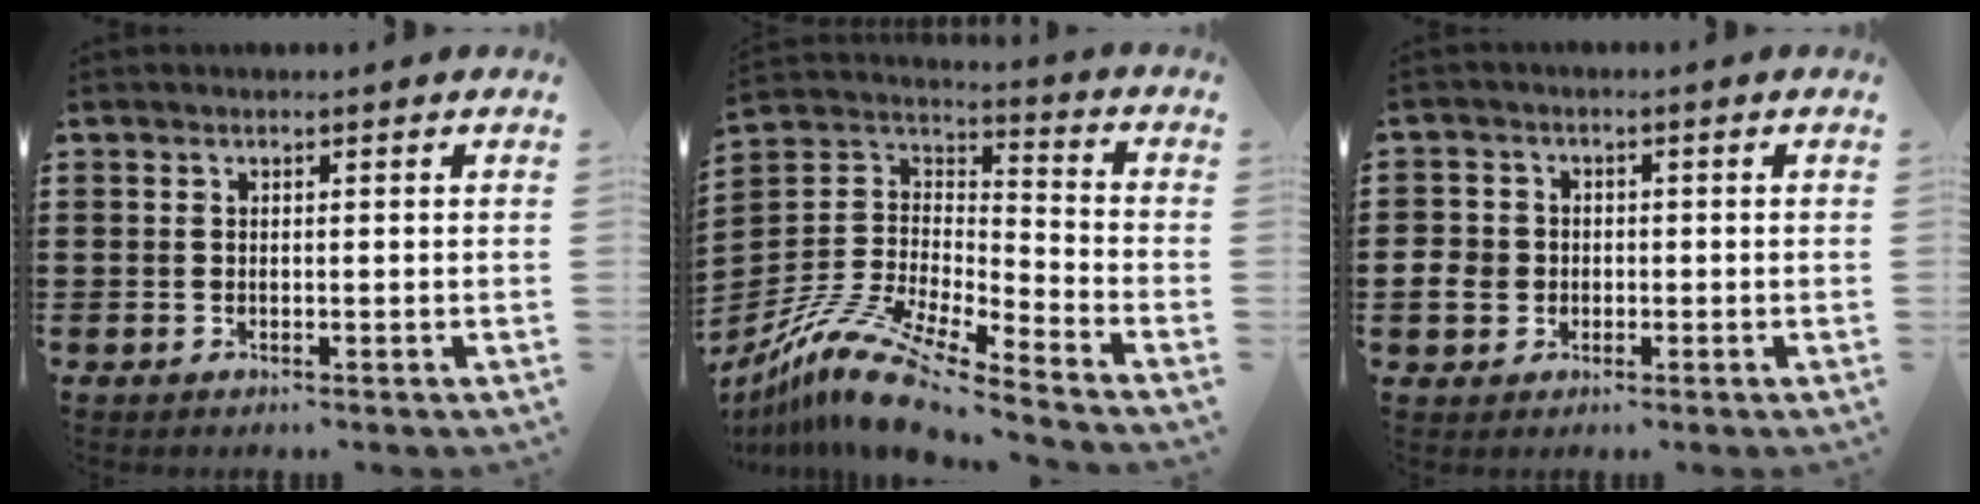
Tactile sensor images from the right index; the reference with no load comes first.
{"total": 12.7, "force": [-10.6, 2.8, 6.4], "torque": [-0.136, 0.028, -0.209]}
{"total": 4.2, "force": [-0.6, 3.8, 1.7], "torque": [-0.055, 0.004, -0.017]}